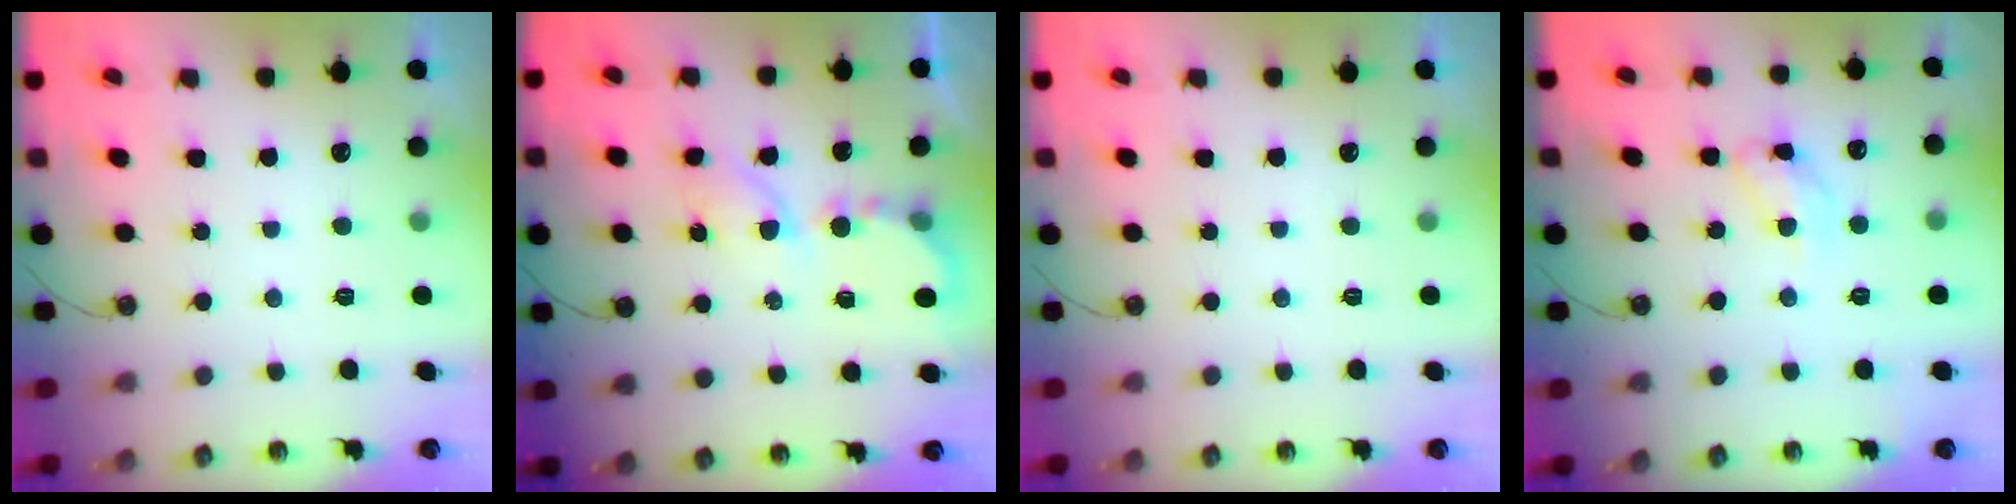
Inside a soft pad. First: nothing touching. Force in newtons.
{"total": 6.4, "press": 6.3, "slide": 0.6}
{"total": 0.0}
{"total": 10.9, "press": 10.9, "slide": 0.9}